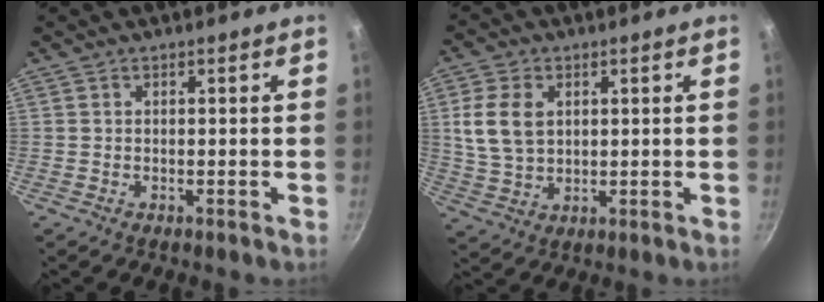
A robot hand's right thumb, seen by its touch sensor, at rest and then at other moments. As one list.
[{"total": 9.0, "force": [2.1, 6.3, 6.0], "torque": [-0.105, -0.008, 0.045]}]